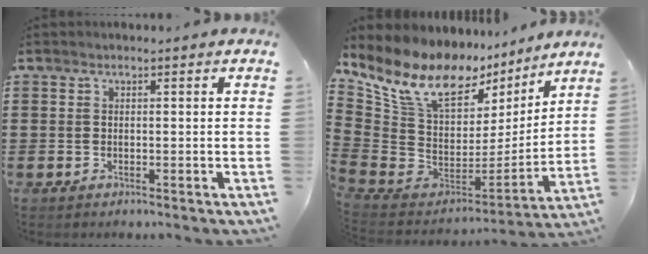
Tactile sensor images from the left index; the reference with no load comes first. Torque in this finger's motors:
{"motor_torque": [2.14, 0.00, 1.05, 0.21]}